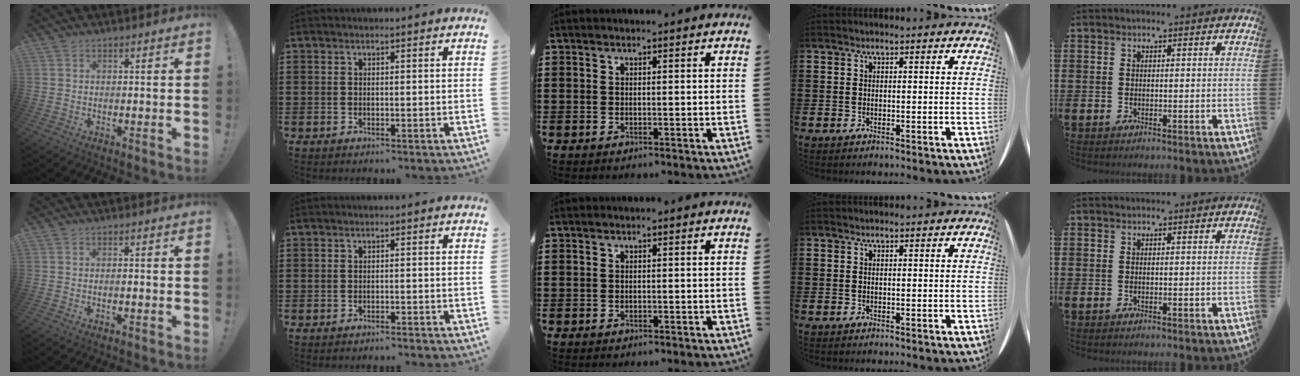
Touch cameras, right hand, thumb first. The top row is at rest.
{"thumb": {"total": 1.2, "force": [-0.7, 0.3, 1.0], "torque": [-0.017, 0.000, -0.012]}, "index": {"total": 0.9, "force": [-0.9, 0.0, 0.1], "torque": [-0.004, -0.001, -0.019]}, "middle": {"total": 0.5, "force": [-0.5, 0.2, 0.2], "torque": [-0.005, -0.002, -0.009]}}